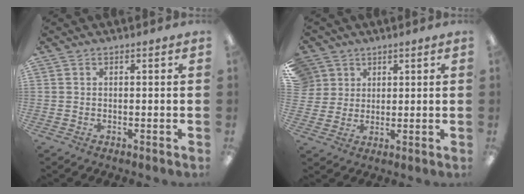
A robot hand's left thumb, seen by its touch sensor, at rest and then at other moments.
{"total": 6.3, "force": [3.2, 5.4, -0.1], "torque": [-0.011, -0.008, 0.062]}